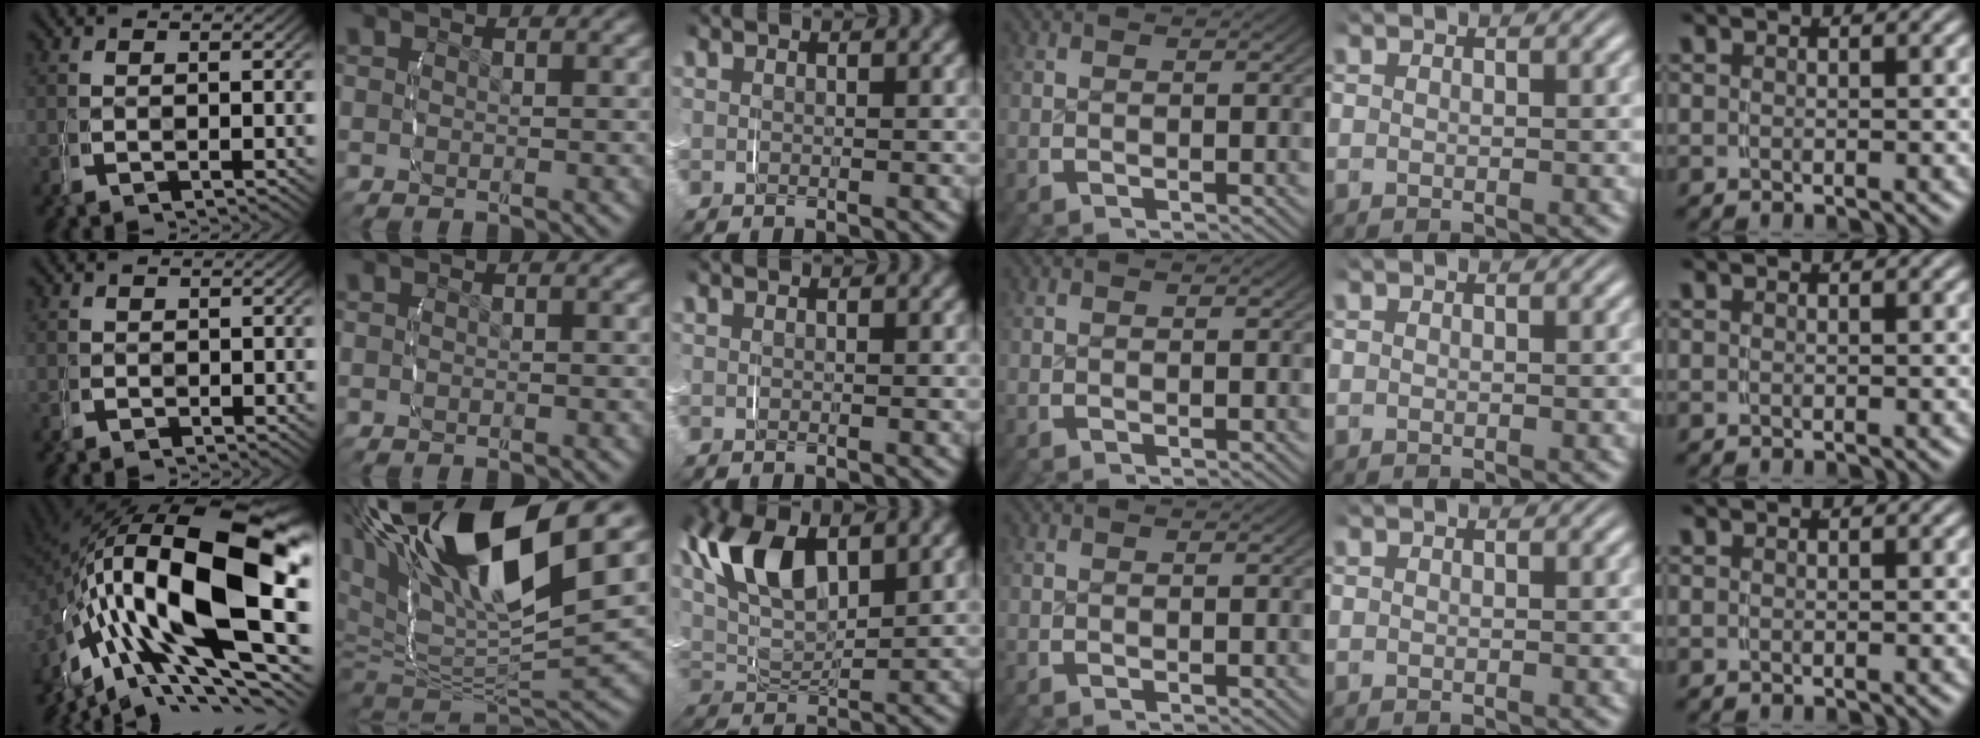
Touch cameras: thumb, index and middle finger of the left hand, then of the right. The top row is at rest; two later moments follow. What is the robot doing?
{"motion": "grasp_and_lifting", "object": "router"}